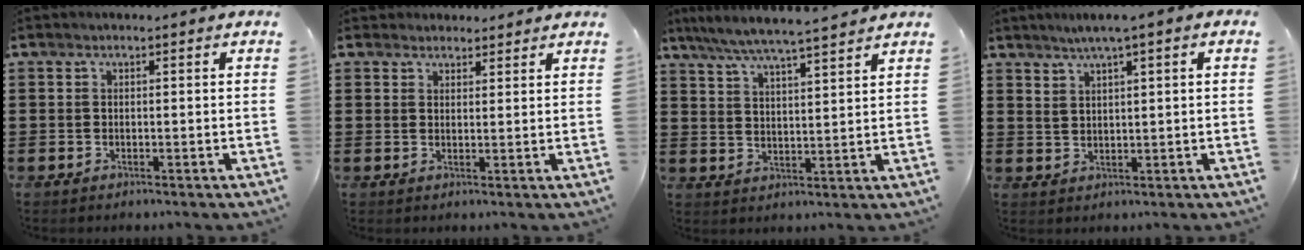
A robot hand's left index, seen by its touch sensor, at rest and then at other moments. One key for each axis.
{"total": 2.4, "fx": 2.3, "fy": 0.8, "fz": -0.1, "tx": -0.005, "ty": 0.002, "tz": 0.044}
{"total": 5.6, "fx": 5.1, "fy": -0.3, "fz": 2.4, "tx": -0.065, "ty": -0.027, "tz": 0.086}
{"total": 2.6, "fx": 1.5, "fy": 0.3, "fz": 2.1, "tx": -0.042, "ty": 0.004, "tz": 0.025}